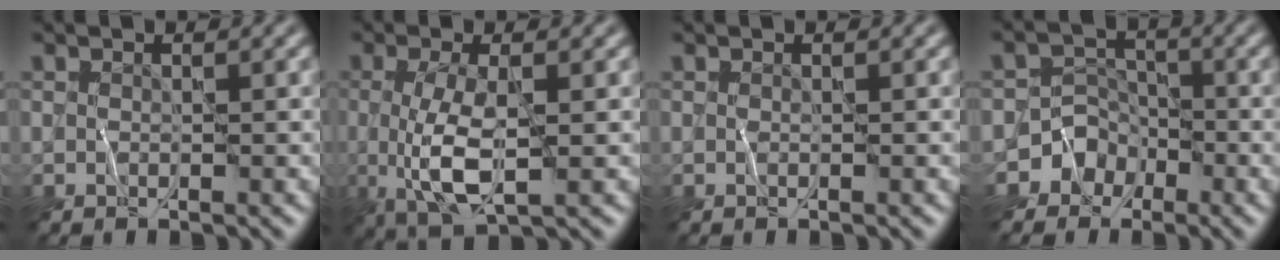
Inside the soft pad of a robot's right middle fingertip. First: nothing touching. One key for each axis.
{"total": 4.7, "fx": -0.1, "fy": 1.3, "fz": 4.6, "tx": -0.100, "ty": -0.010, "tz": 0.000}
{"total": 0.0}
{"total": 4.9, "fx": -2.9, "fy": 3.9, "fz": -0.1, "tx": 0.036, "ty": 0.005, "tz": -0.067}